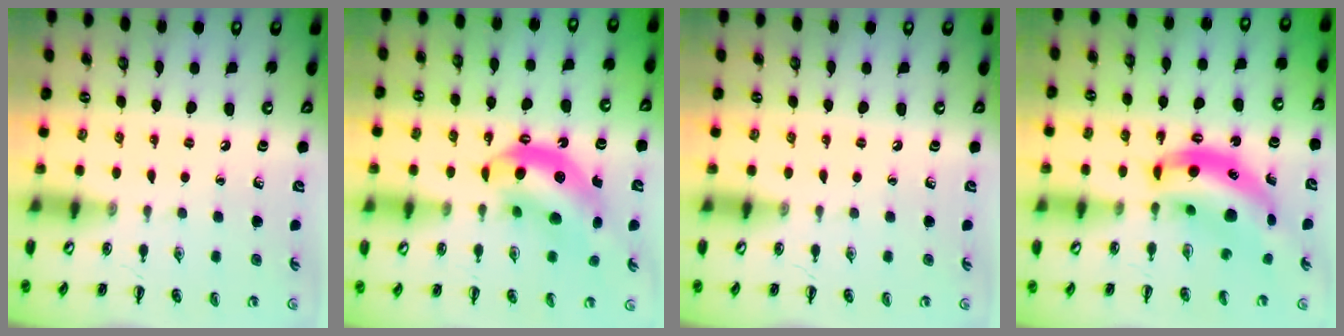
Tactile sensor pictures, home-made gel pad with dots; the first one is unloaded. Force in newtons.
{"total": 13.3, "press": 12.8, "slide": 3.7}
{"total": 0.0}
{"total": 10.8, "press": 10.4, "slide": 2.9}